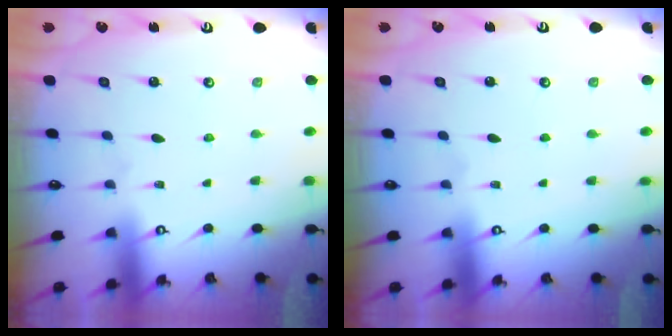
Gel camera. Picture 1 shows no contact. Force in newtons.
{"total": 0.0}